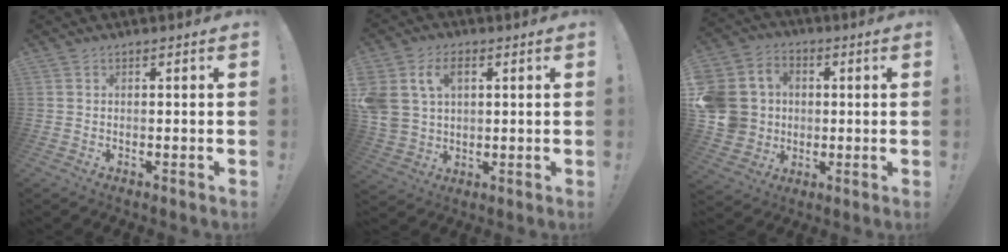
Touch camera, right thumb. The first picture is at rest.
{"total": 10.4, "force": [4.0, 7.6, 5.8], "torque": [-0.129, -0.007, 0.079]}
{"total": 13.1, "force": [-0.2, 12.0, 5.1], "torque": [-0.096, 0.012, 0.005]}